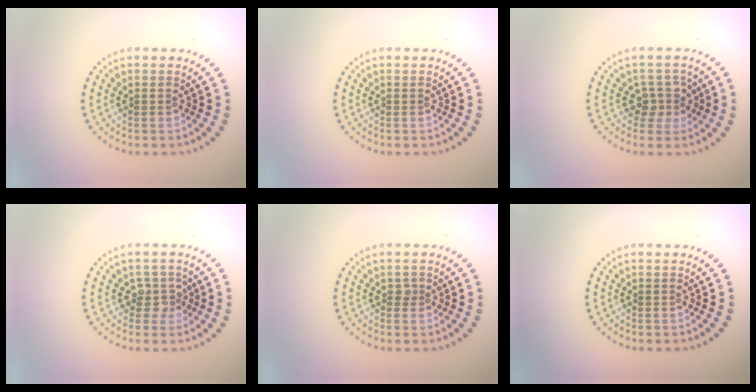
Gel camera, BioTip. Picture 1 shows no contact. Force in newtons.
{"total": 0.0}
{"total": 2.2, "press": 1.9, "slide": 1.1}
{"total": 1.8, "press": 1.4, "slide": 1.2}
{"total": 0.6, "press": 0.4, "slide": 0.3}
{"total": 0.0}